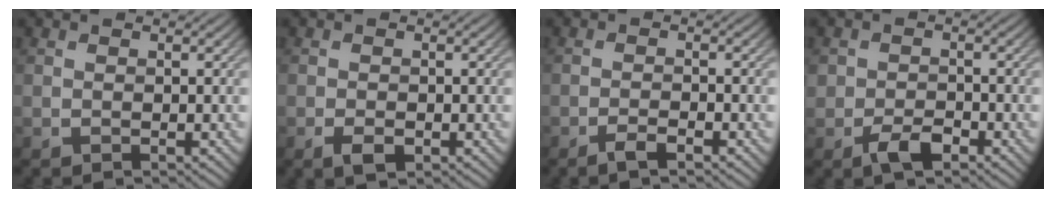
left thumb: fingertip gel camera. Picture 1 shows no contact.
{"total": 2.1, "force": [-1.0, 1.2, 1.4], "torque": [-0.027, -0.003, -0.017]}
{"total": 2.3, "force": [-1.6, 0.3, 1.6], "torque": [-0.028, 0.005, -0.036]}
{"total": 3.4, "force": [-2.0, 2.0, 1.9], "torque": [-0.034, -0.002, -0.039]}